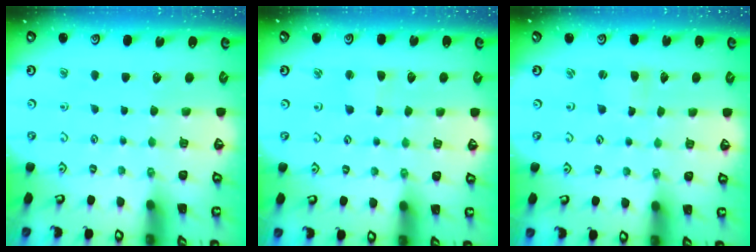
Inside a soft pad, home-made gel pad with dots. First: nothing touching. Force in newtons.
{"total": 2.2, "press": 2.2, "slide": 0.2}
{"total": 2.4, "press": 2.4, "slide": 0.3}